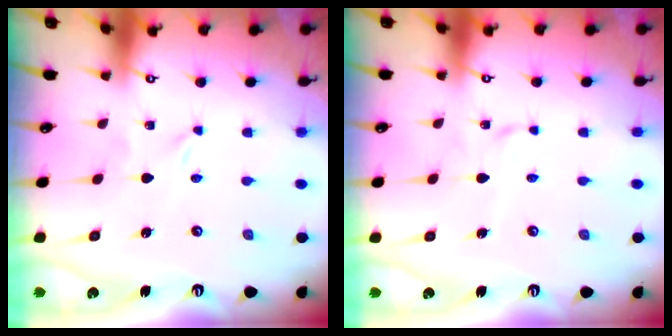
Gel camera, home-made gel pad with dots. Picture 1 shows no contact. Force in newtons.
{"total": 2.5, "press": 2.5, "slide": 0.2}